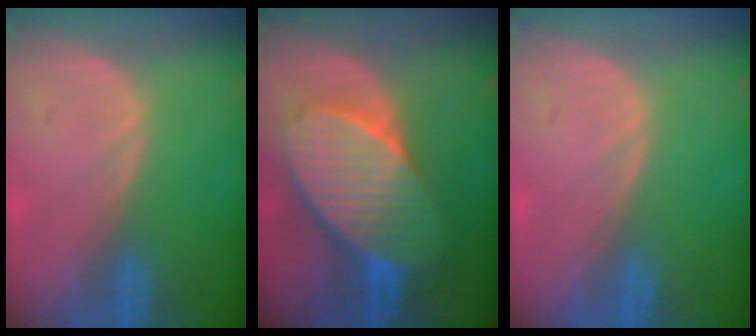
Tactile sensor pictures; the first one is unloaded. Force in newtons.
{"total": 10.9, "press": 10.9, "slide": 0.8}
{"total": 0.0}